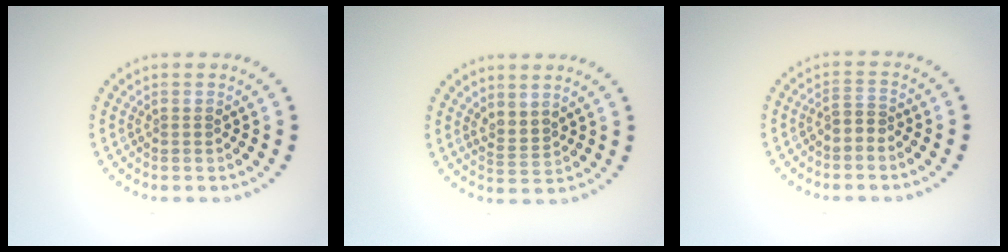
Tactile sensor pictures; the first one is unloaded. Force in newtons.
{"total": 1.8, "press": 1.3, "slide": 1.2}
{"total": 1.4, "press": 1.3, "slide": 0.7}